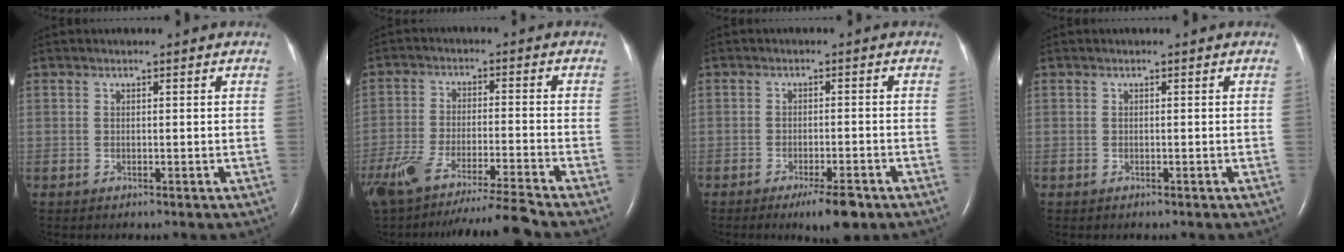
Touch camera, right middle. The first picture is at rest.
{"total": 15.5, "force": [-13.6, -1.7, 7.3], "torque": [-0.129, -0.029, -0.228]}
{"total": 5.1, "force": [-3.3, 0.8, 3.8], "torque": [-0.063, -0.009, -0.046]}
{"total": 0.0}